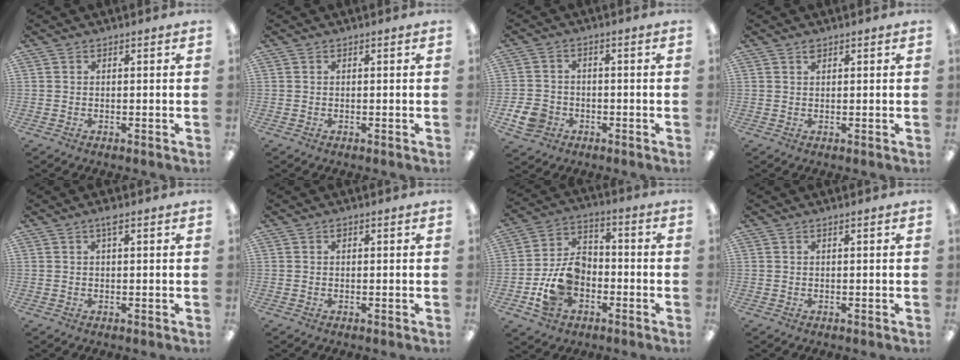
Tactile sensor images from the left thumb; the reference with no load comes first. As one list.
[{"total": 0.0}, {"total": 5.7, "force": [-2.3, 4.8, 2.1], "torque": [-0.050, 0.009, -0.045]}, {"total": 1.2, "force": [1.1, 0.4, 0.2], "torque": [-0.007, 0.001, 0.019]}, {"total": 2.0, "force": [1.1, 0.5, 1.6], "torque": [-0.026, 0.001, 0.016]}, {"total": 0.5, "force": [0.4, 0.3, 0.1], "torque": [-0.004, 0.005, 0.007]}, {"total": 12.1, "force": [-3.3, 9.0, 7.3], "torque": [-0.164, 0.026, -0.054]}, {"total": 0.6, "force": [0.2, 0.0, 0.5], "torque": [-0.009, -0.001, 0.004]}]